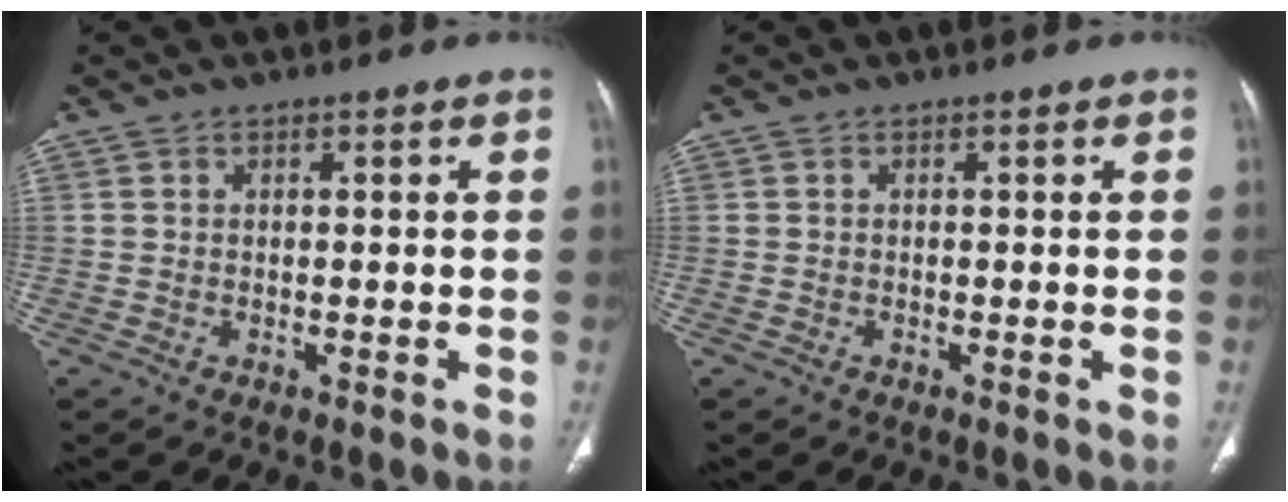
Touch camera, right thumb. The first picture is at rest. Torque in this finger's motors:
{"motor_torque": [2.12, 2.07, -0.14, -0.07, 0.09]}